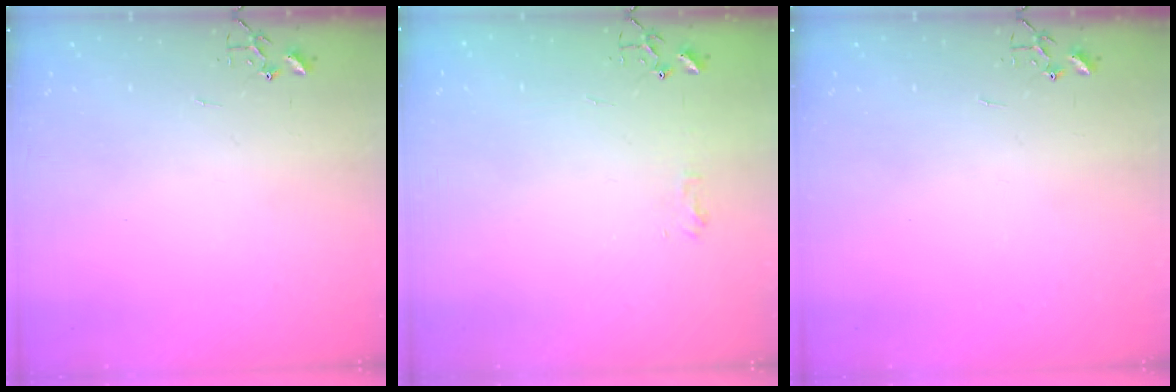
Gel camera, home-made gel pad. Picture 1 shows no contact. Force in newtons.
{"total": 6.0, "press": 6.0, "slide": 0.6}
{"total": 0.0}